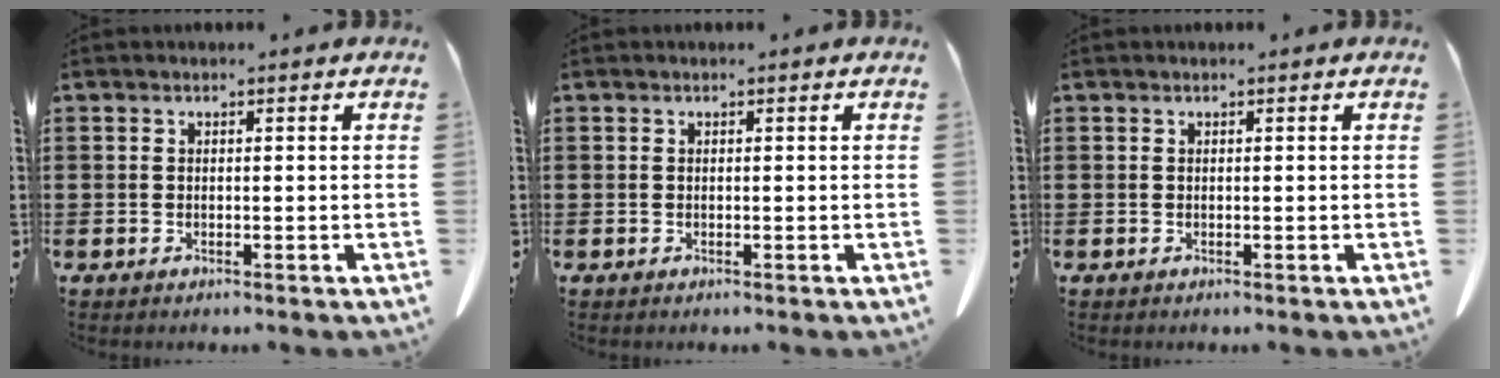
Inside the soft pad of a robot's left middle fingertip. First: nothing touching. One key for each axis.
{"total": 0.0}
{"total": 0.0}